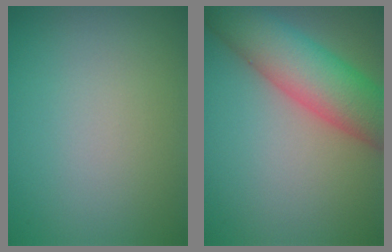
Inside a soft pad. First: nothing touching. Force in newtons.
{"total": 8.5, "press": 8.5, "slide": 0.5}